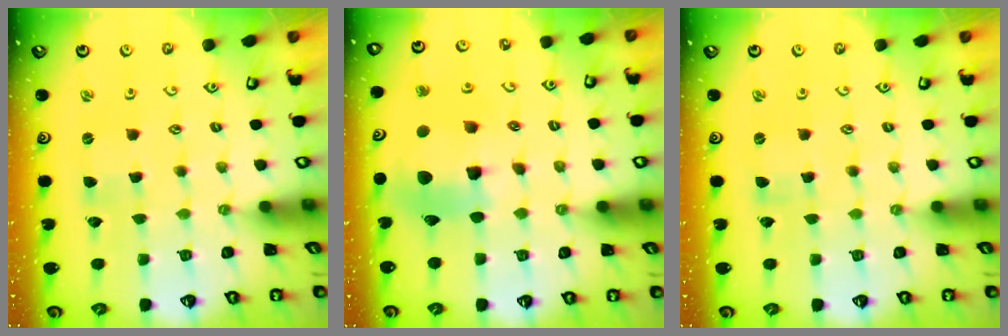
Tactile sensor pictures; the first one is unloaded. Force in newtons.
{"total": 14.0, "press": 13.9, "slide": 1.9}
{"total": 0.0}